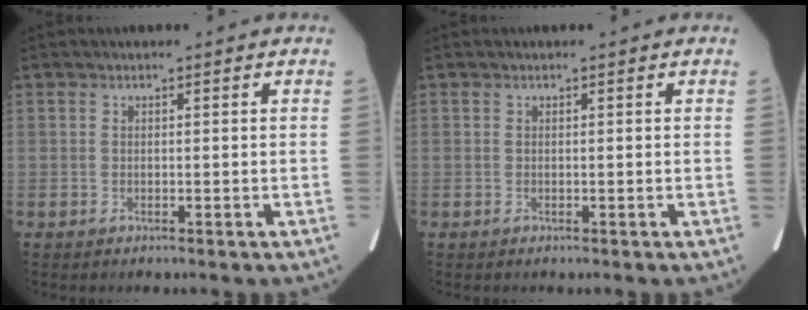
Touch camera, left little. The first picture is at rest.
{"total": 0.0}